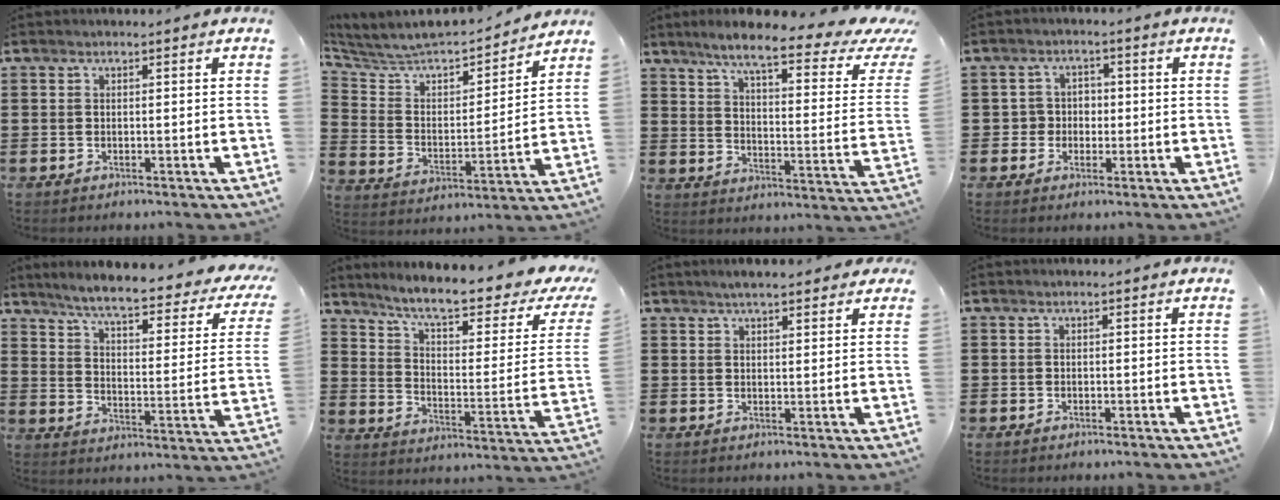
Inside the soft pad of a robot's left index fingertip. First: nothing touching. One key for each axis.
{"total": 6.2, "fx": 5.8, "fy": 1.6, "fz": 1.5, "tx": -0.063, "ty": -0.048, "tz": 0.093}
{"total": 8.0, "fx": 5.6, "fy": 0.2, "fz": 5.6, "tx": -0.115, "ty": -0.042, "tz": 0.083}
{"total": 3.2, "fx": -0.5, "fy": 3.0, "fz": 0.9, "tx": -0.031, "ty": 0.007, "tz": -0.015}
{"total": 5.8, "fx": 4.5, "fy": -0.1, "fz": 3.6, "tx": -0.080, "ty": -0.039, "tz": 0.067}
{"total": 8.7, "fx": 6.6, "fy": 0.5, "fz": 5.6, "tx": -0.117, "ty": -0.049, "tz": 0.104}
{"total": 3.6, "fx": 3.0, "fy": 0.8, "fz": 1.8, "tx": -0.042, "ty": 0.006, "tz": 0.054}
{"total": 0.0}